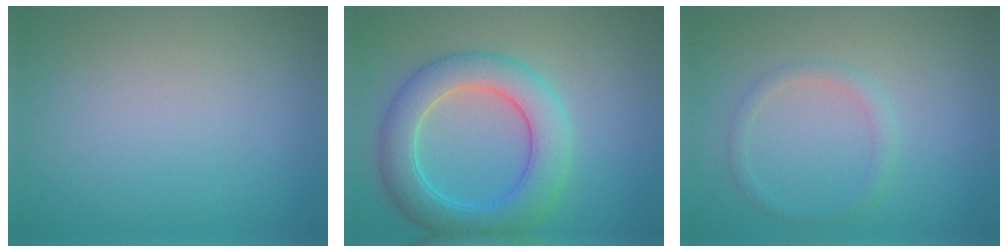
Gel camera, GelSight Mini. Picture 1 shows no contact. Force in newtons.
{"total": 6.4, "press": 6.3, "slide": 0.4}
{"total": 1.4, "press": 1.4, "slide": 0.1}